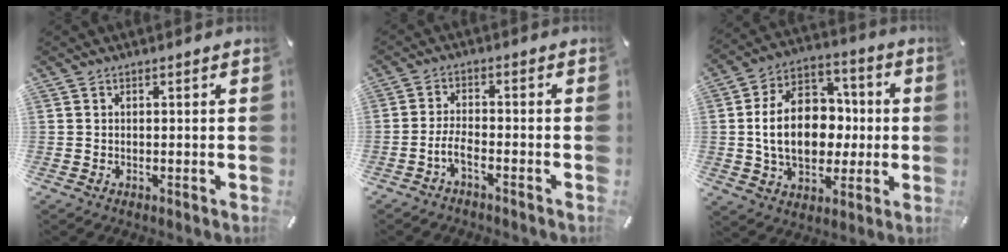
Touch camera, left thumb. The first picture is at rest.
{"total": 4.2, "force": [-2.6, 1.3, 3.0], "torque": [-0.064, 0.009, -0.049]}
{"total": 17.8, "force": [-0.6, 13.1, 12.0], "torque": [-0.234, 0.007, -0.010]}